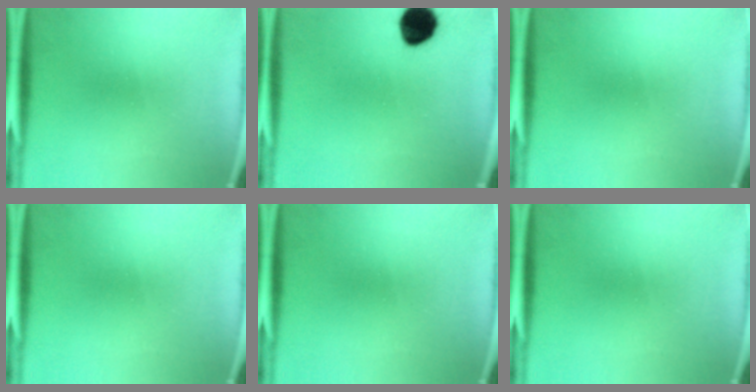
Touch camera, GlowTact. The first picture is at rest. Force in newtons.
{"total": 10.1}
{"total": 0.0}
{"total": 0.0}
{"total": 0.0}
{"total": 0.0}